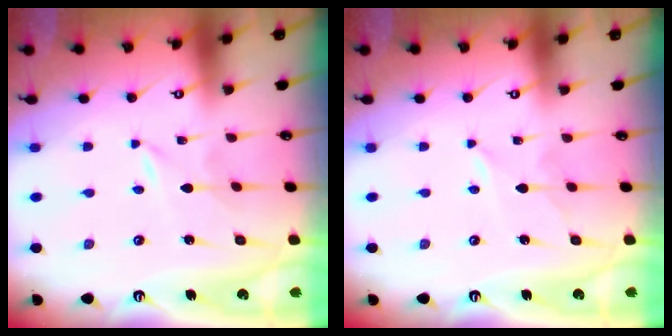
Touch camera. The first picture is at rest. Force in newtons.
{"total": 3.0, "press": 2.9, "slide": 0.4}